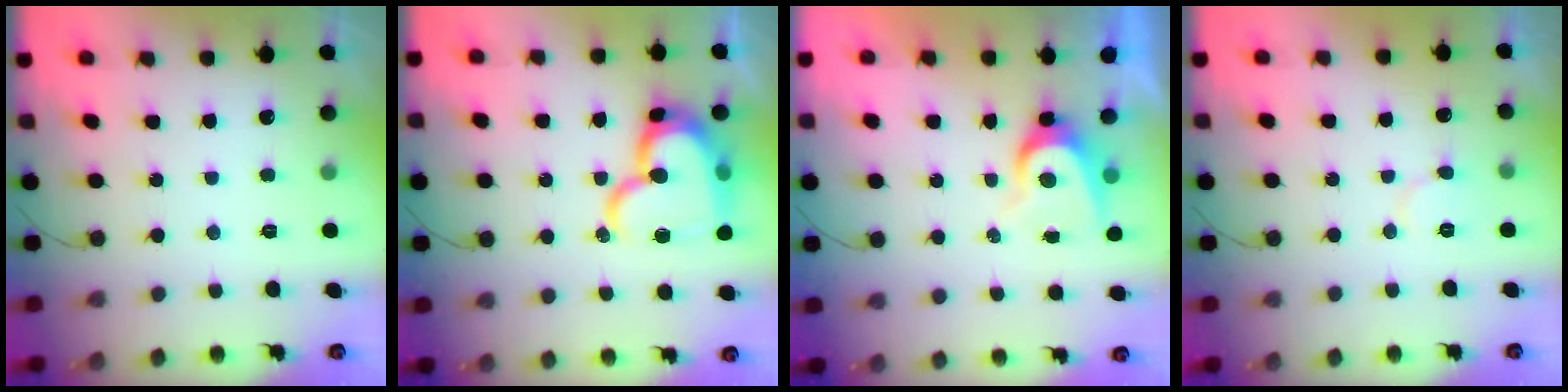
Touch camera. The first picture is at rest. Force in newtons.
{"total": 20.1, "press": 20.1, "slide": 1.5}
{"total": 6.1, "press": 6.1, "slide": 0.5}
{"total": 6.0, "press": 6.0, "slide": 0.7}